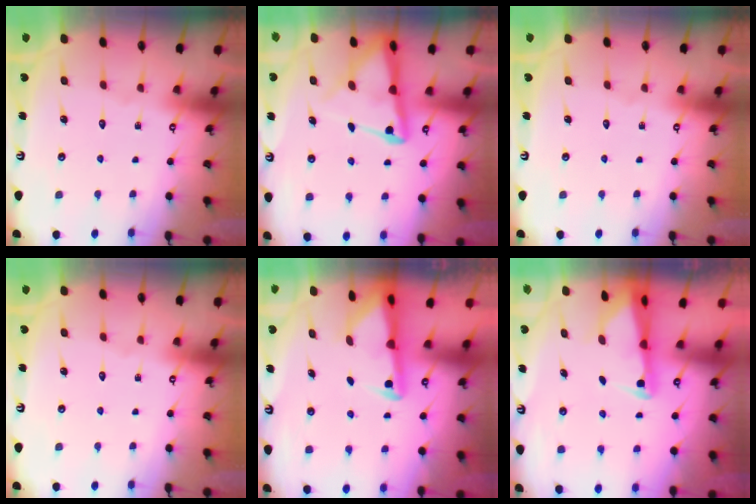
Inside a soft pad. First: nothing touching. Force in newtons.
{"total": 8.8, "press": 8.7, "slide": 1.1}
{"total": 0.0}
{"total": 0.0}
{"total": 2.8, "press": 2.7, "slide": 0.7}
{"total": 2.5, "press": 2.4, "slide": 0.5}